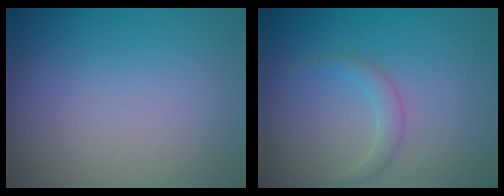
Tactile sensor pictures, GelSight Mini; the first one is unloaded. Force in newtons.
{"total": 1.4, "press": 1.4, "slide": 0.0}